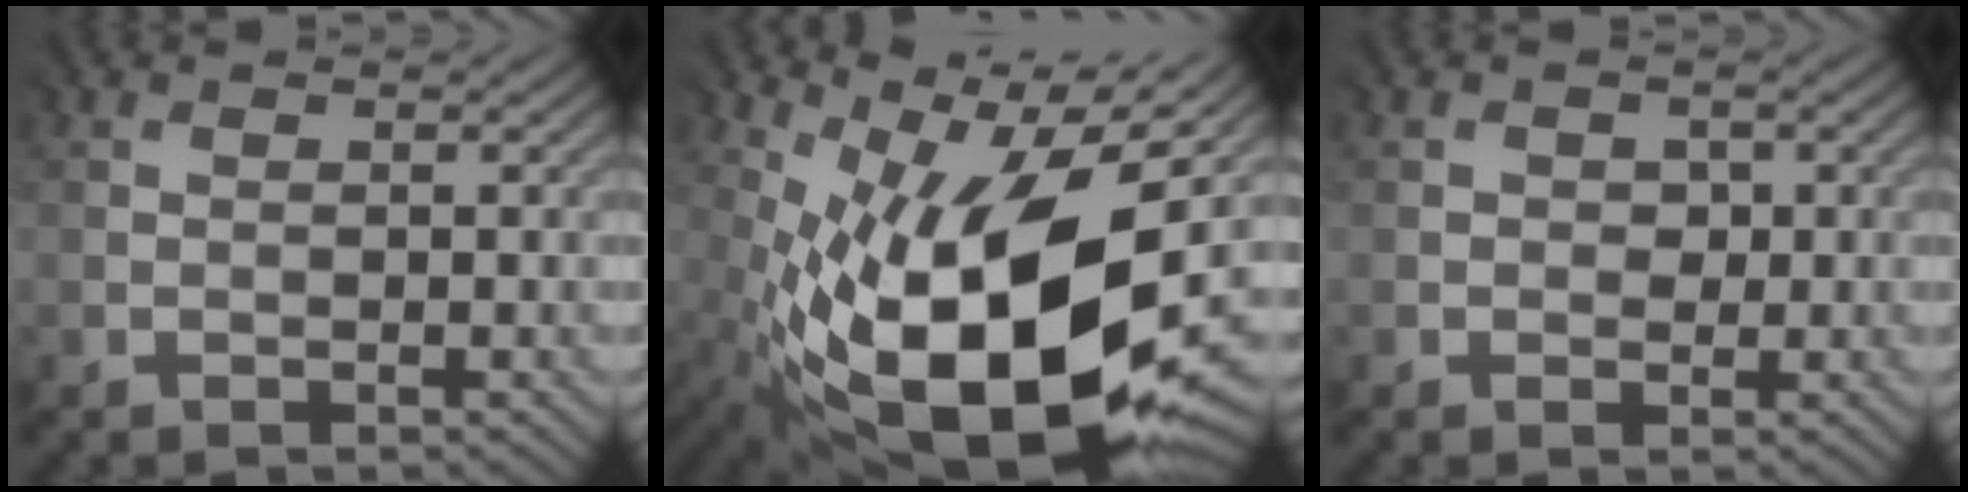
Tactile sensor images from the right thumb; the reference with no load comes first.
{"total": 19.6, "force": [-3.1, 8.5, 17.4], "torque": [-0.312, -0.016, -0.045]}
{"total": 1.6, "force": [0.0, 1.4, 0.8], "torque": [-0.008, -0.004, -0.001]}